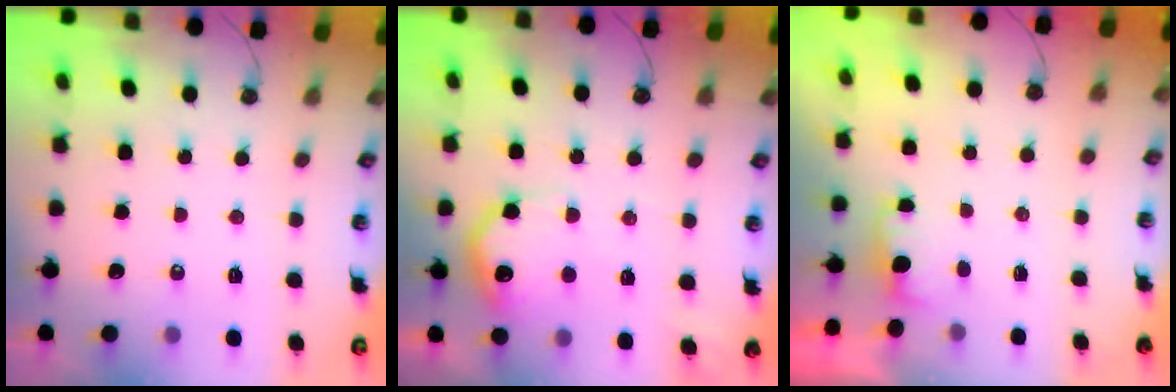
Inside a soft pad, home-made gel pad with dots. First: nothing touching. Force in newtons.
{"total": 14.7, "press": 14.7, "slide": 0.7}
{"total": 1.4, "press": 1.2, "slide": 0.8}